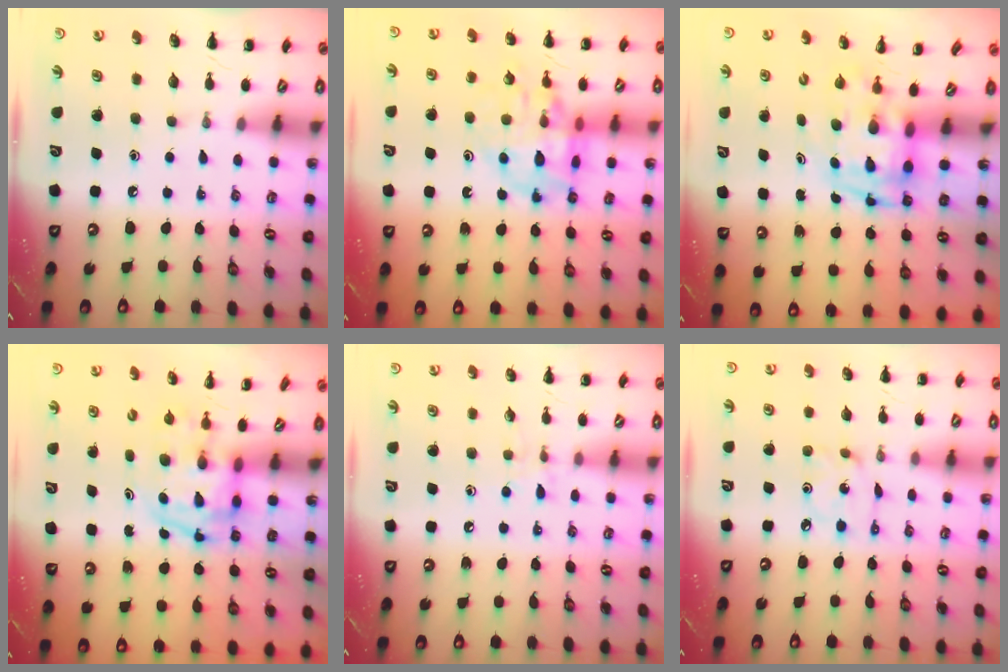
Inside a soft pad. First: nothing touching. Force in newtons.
{"total": 15.6, "press": 15.4, "slide": 2.2}
{"total": 3.5, "press": 3.4, "slide": 0.7}
{"total": 3.9, "press": 3.8, "slide": 0.6}
{"total": 6.6, "press": 6.4, "slide": 1.8}
{"total": 3.1, "press": 3.1, "slide": 0.2}